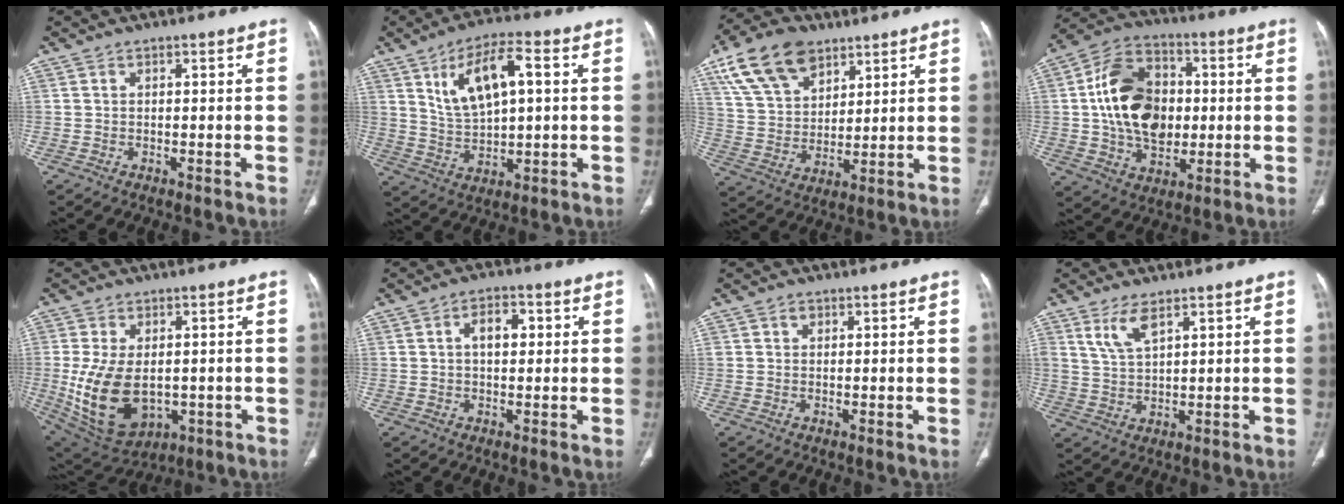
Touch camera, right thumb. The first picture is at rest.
{"total": 11.9, "force": [3.7, 5.0, 10.1], "torque": [-0.172, 0.001, 0.072]}
{"total": 15.8, "force": [9.2, 9.3, 8.8], "torque": [-0.143, -0.018, 0.175]}
{"total": 18.6, "force": [0.9, 13.1, 13.1], "torque": [-0.200, 0.015, 0.018]}
{"total": 15.4, "force": [-1.8, 9.6, 11.9], "torque": [-0.219, -0.011, 0.000]}
{"total": 5.0, "force": [1.0, 2.9, 3.9], "torque": [-0.056, 0.010, 0.013]}
{"total": 1.4, "force": [0.7, 1.0, 0.6], "torque": [-0.002, -0.001, 0.011]}
{"total": 5.1, "force": [3.1, 1.8, 3.7], "torque": [-0.077, -0.014, 0.072]}